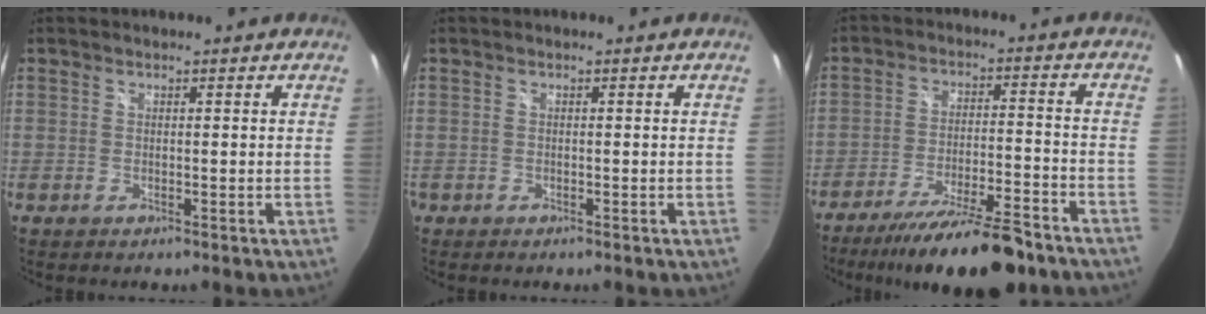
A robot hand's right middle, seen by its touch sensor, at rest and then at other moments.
{"total": 0.6, "force": [-0.4, 0.4, 0.0], "torque": [-0.002, -0.002, -0.008]}
{"total": 16.8, "force": [-13.8, 2.9, 9.2], "torque": [-0.171, -0.023, -0.211]}